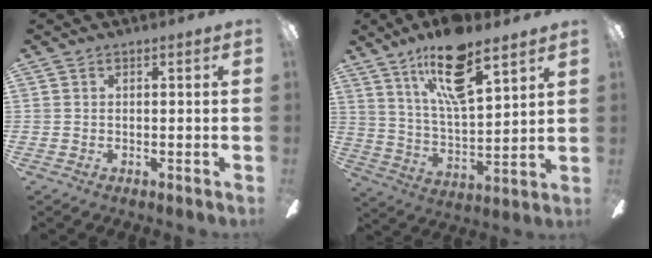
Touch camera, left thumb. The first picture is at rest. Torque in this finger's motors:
{"motor_torque": [0.31, 0.37, 1.36, -1.41, 0.15]}